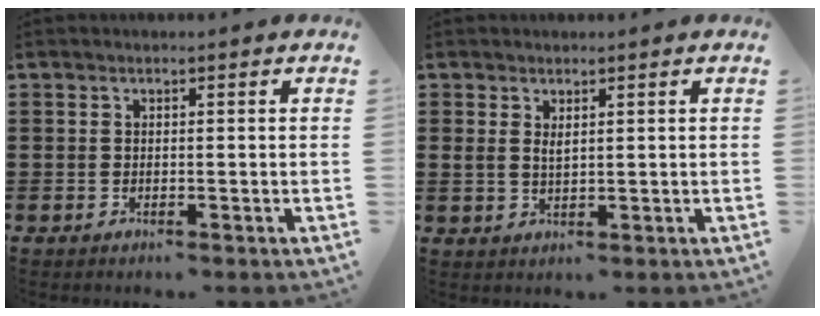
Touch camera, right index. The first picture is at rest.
{"total": 1.7, "force": [1.1, 0.8, 1.0], "torque": [-0.023, 0.004, 0.020]}